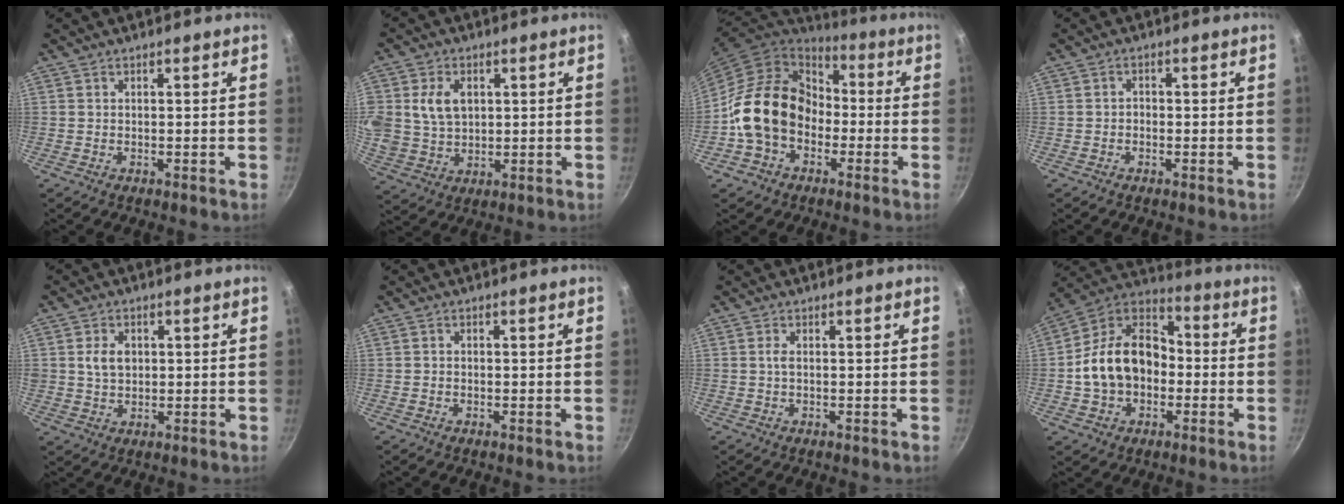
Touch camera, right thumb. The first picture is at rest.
{"total": 9.9, "force": [2.3, 7.6, 6.0], "torque": [-0.101, -0.004, 0.047]}
{"total": 17.0, "force": [-2.7, 13.5, 10.0], "torque": [-0.140, 0.050, -0.055]}
{"total": 1.3, "force": [-0.6, 1.0, 0.7], "torque": [-0.008, 0.008, -0.012]}
{"total": 4.7, "force": [0.8, 3.6, 2.9], "torque": [-0.038, 0.003, 0.016]}
{"total": 0.6, "force": [-0.3, 0.5, 0.3], "torque": [-0.007, 0.003, -0.005]}
{"total": 1.1, "force": [0.0, 0.4, 1.0], "torque": [-0.021, 0.002, -0.001]}
{"total": 17.4, "force": [-2.1, 12.9, 11.5], "torque": [-0.173, 0.051, -0.051]}